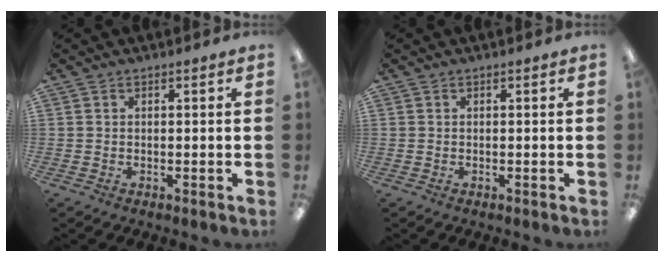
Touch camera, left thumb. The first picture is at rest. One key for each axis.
{"total": 0.0}